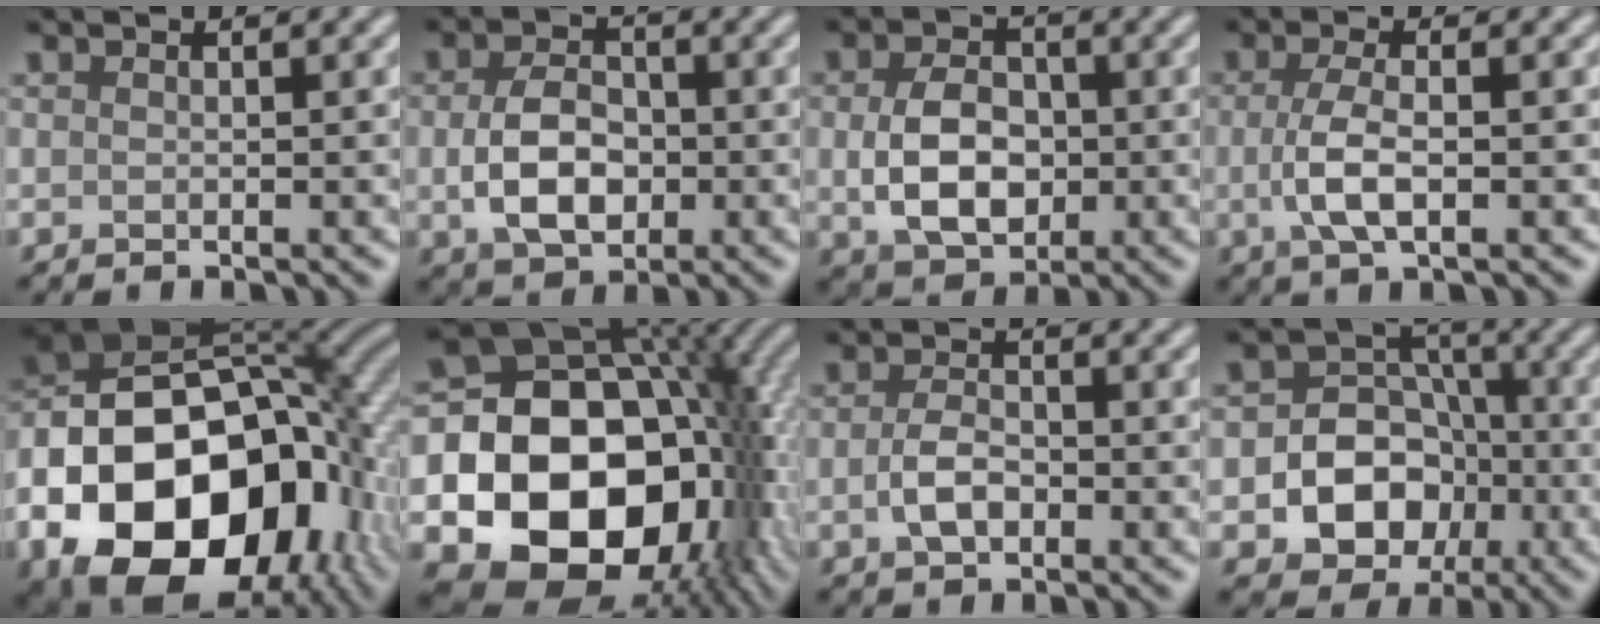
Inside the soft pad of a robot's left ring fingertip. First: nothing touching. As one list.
[{"total": 5.2, "force": [-0.6, 3.5, 3.8], "torque": [-0.078, -0.004, -0.011]}, {"total": 5.7, "force": [-0.3, 4.0, 4.0], "torque": [-0.083, -0.005, -0.005]}, {"total": 3.5, "force": [-0.4, 1.3, 3.3], "torque": [-0.071, -0.003, -0.010]}, {"total": 20.1, "force": [-7.0, 13.5, 13.1], "torque": [-0.242, -0.015, -0.114]}, {"total": 20.4, "force": [-4.3, 15.3, 12.7], "torque": [-0.195, -0.036, -0.067]}, {"total": 2.7, "force": [-0.7, 1.6, 2.1], "torque": [-0.044, -0.001, -0.016]}, {"total": 7.6, "force": [-2.1, 6.4, 3.5], "torque": [-0.034, 0.004, -0.061]}]